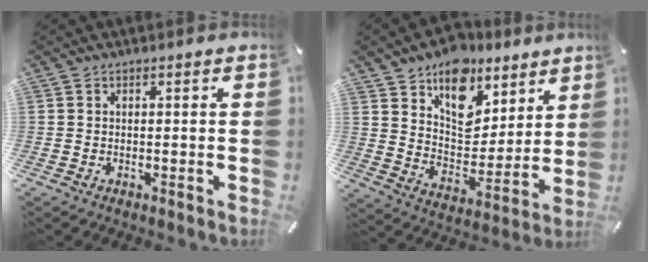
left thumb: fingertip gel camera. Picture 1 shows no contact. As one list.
[{"total": 14.0, "force": [9.4, 9.2, 4.8], "torque": [-0.064, -0.082, 0.169]}]